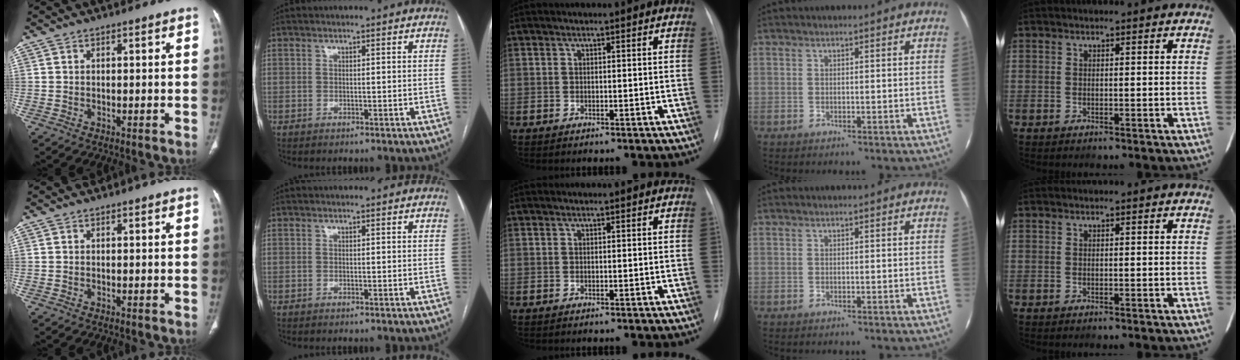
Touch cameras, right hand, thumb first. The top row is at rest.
{}